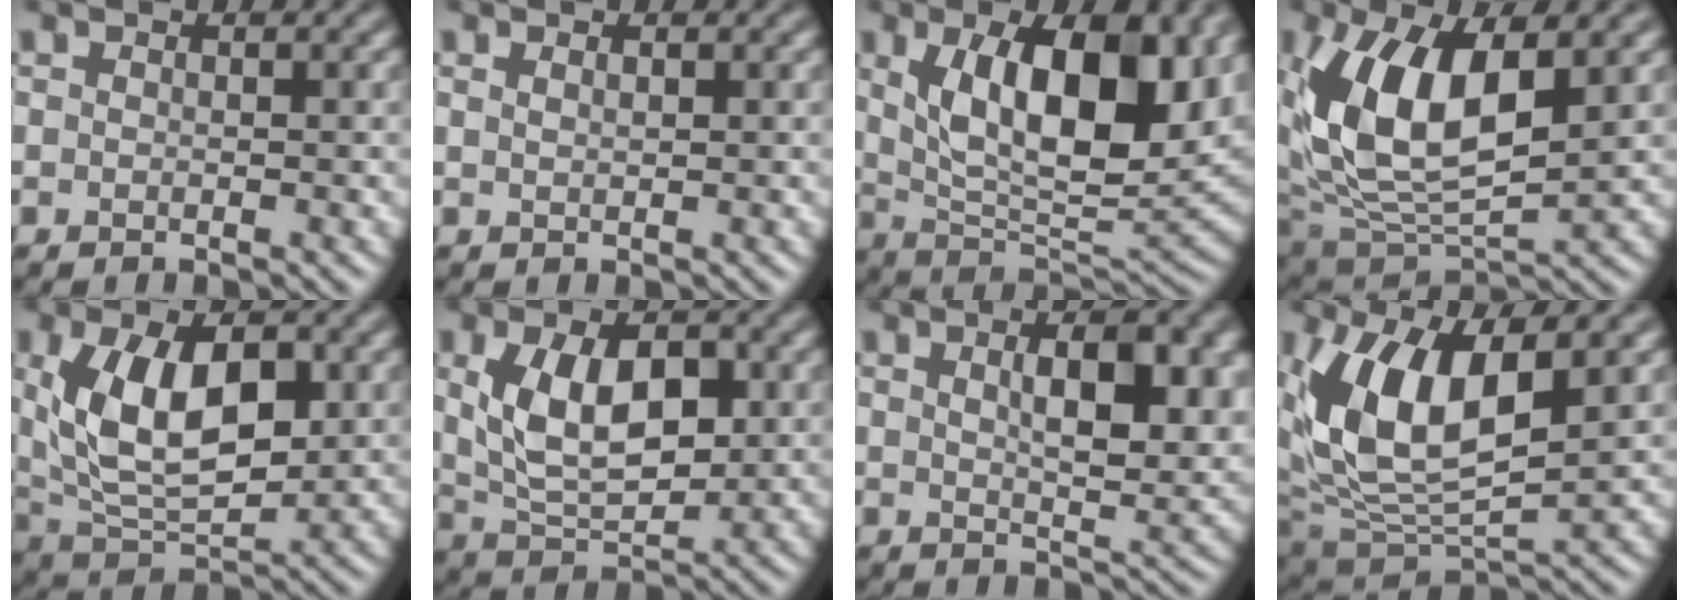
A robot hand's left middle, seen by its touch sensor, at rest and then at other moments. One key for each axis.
{"total": 0.7, "fx": 0.4, "fy": 0.2, "fz": 0.4, "tx": -0.010, "ty": 0.000, "tz": 0.009}
{"total": 12.8, "fx": 3.6, "fy": 5.6, "fz": 11.0, "tx": -0.161, "ty": -0.001, "tz": 0.055}
{"total": 10.6, "fx": 2.5, "fy": 5.5, "fz": 8.8, "tx": -0.179, "ty": -0.003, "tz": 0.043}
{"total": 9.0, "fx": 1.7, "fy": 4.8, "fz": 7.4, "tx": -0.143, "ty": 0.000, "tz": 0.031}
{"total": 7.4, "fx": 1.2, "fy": 4.0, "fz": 6.1, "tx": -0.118, "ty": 0.001, "tz": 0.024}
{"total": 7.1, "fx": 2.0, "fy": 2.3, "fz": 6.3, "tx": -0.085, "ty": 0.002, "tz": 0.036}
{"total": 9.7, "fx": 2.9, "fy": 4.7, "fz": 8.0, "tx": -0.167, "ty": -0.012, "tz": 0.053}